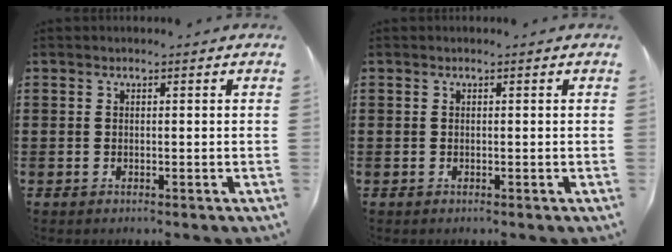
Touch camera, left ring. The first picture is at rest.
{"total": 0.0}